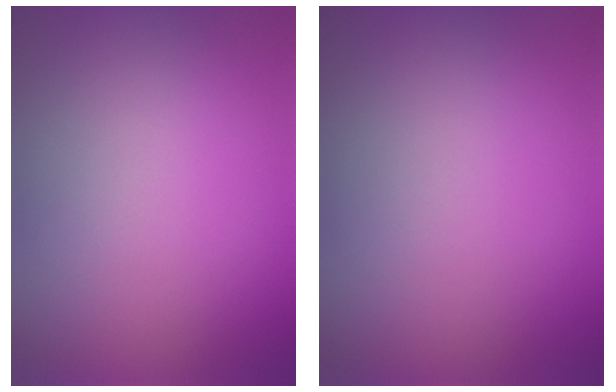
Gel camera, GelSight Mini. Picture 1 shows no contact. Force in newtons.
{"total": 0.0}